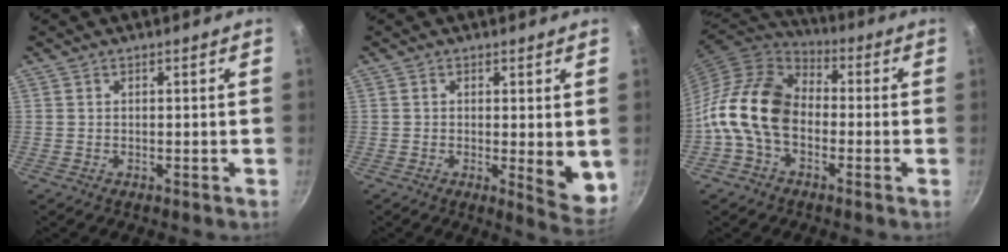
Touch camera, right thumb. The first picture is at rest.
{"total": 7.0, "force": [0.0, 2.3, 6.6], "torque": [-0.077, -0.016, 0.002]}
{"total": 14.5, "force": [-2.4, 10.1, 10.1], "torque": [-0.160, 0.035, -0.068]}